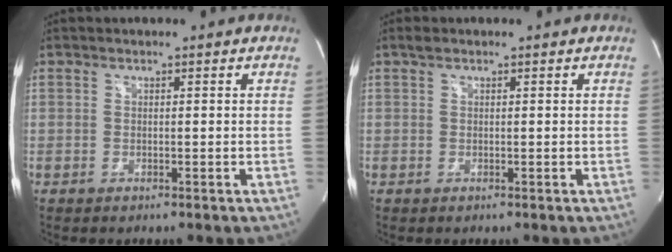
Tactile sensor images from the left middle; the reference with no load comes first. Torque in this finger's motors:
{"motor_torque": [0.49, 0.37, -0.09, 0.01]}